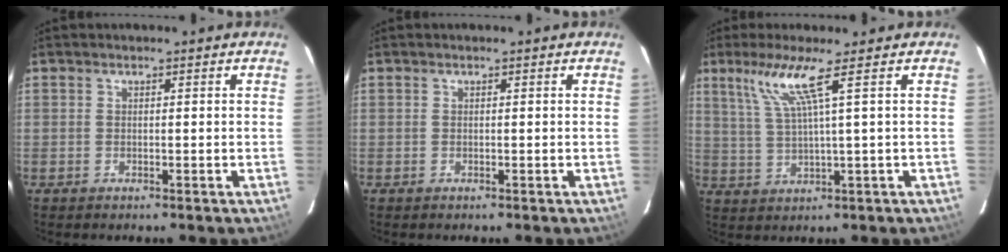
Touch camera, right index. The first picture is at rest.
{"total": 0.0}
{"total": 6.4, "force": [3.4, -1.3, 5.3], "torque": [-0.102, -0.006, 0.075]}